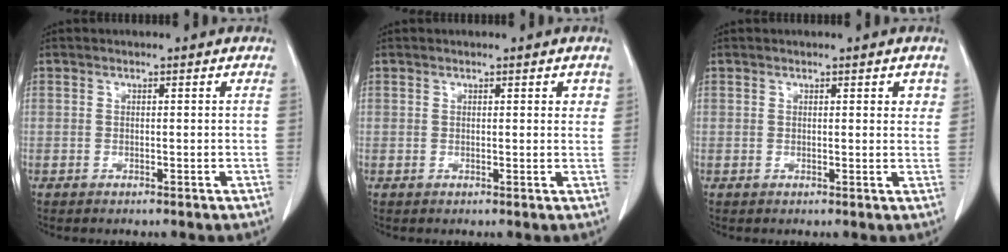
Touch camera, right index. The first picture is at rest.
{"total": 1.4, "force": [0.8, 0.7, 1.0], "torque": [-0.005, -0.002, 0.007]}
{"total": 1.8, "force": [1.0, 0.8, 1.3], "torque": [-0.009, -0.003, 0.009]}